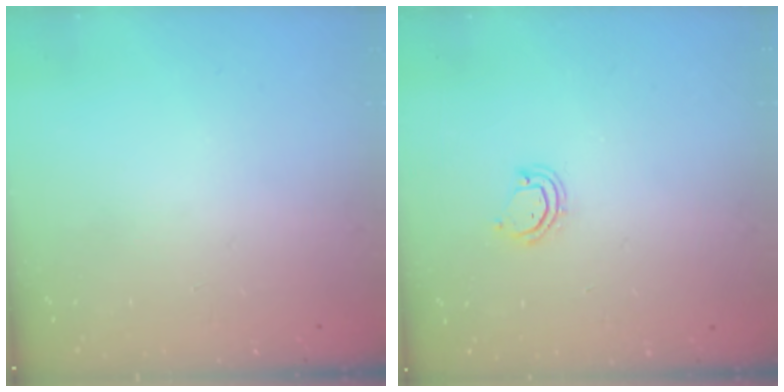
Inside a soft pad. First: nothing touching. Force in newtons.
{"total": 3.4, "press": 3.4, "slide": 0.2}